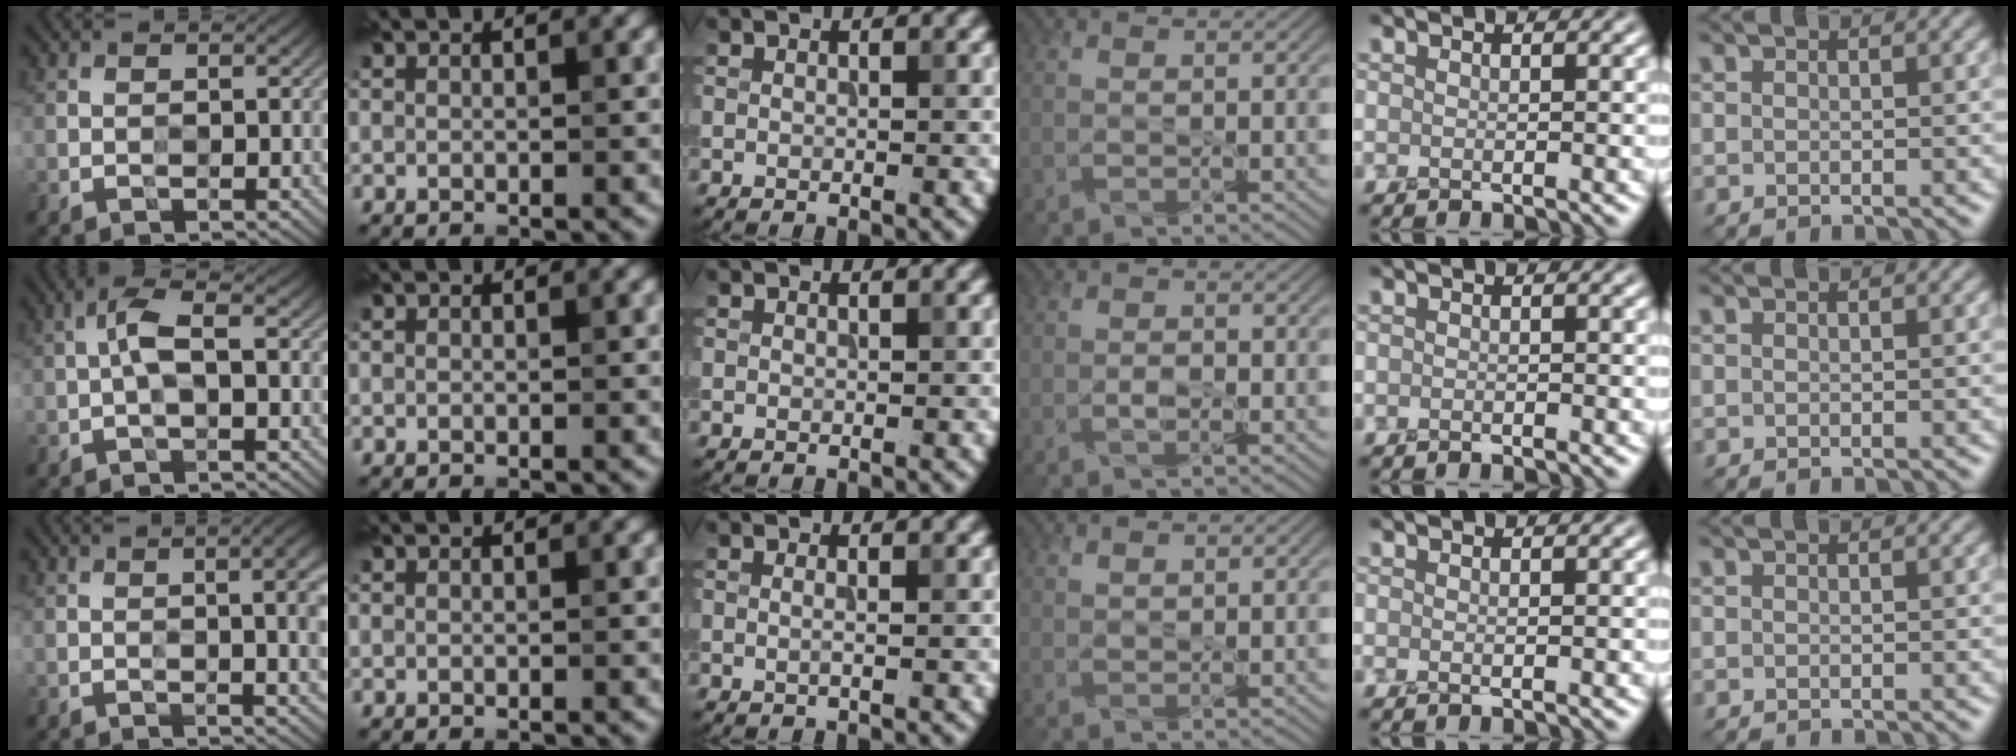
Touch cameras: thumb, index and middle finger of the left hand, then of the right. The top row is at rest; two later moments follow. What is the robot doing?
{"motion": "peel", "object": "velcro strap"}